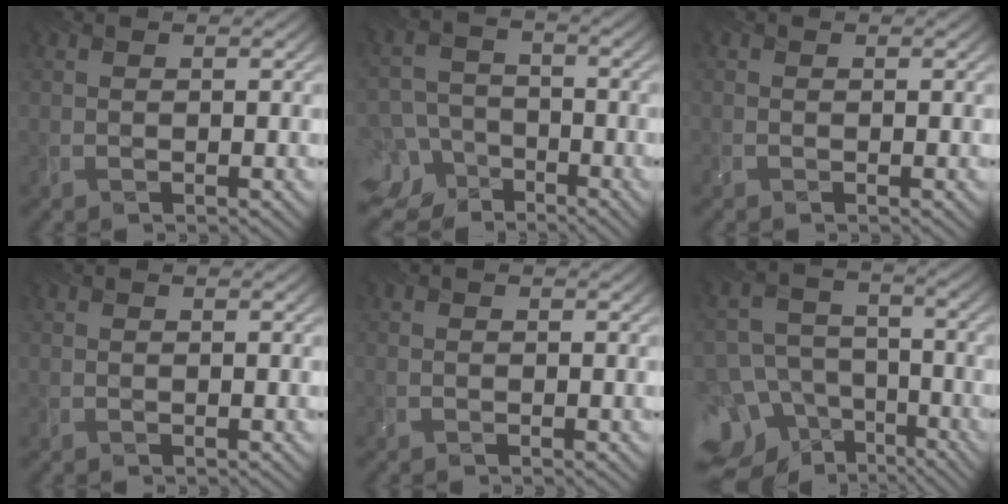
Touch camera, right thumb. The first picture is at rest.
{"total": 9.8, "force": [-6.1, 7.0, 3.2], "torque": [-0.079, -0.035, -0.111]}
{"total": 0.0}
{"total": 0.0}
{"total": 0.0}
{"total": 16.7, "force": [-9.7, 12.2, 5.9], "torque": [-0.168, -0.054, -0.150]}